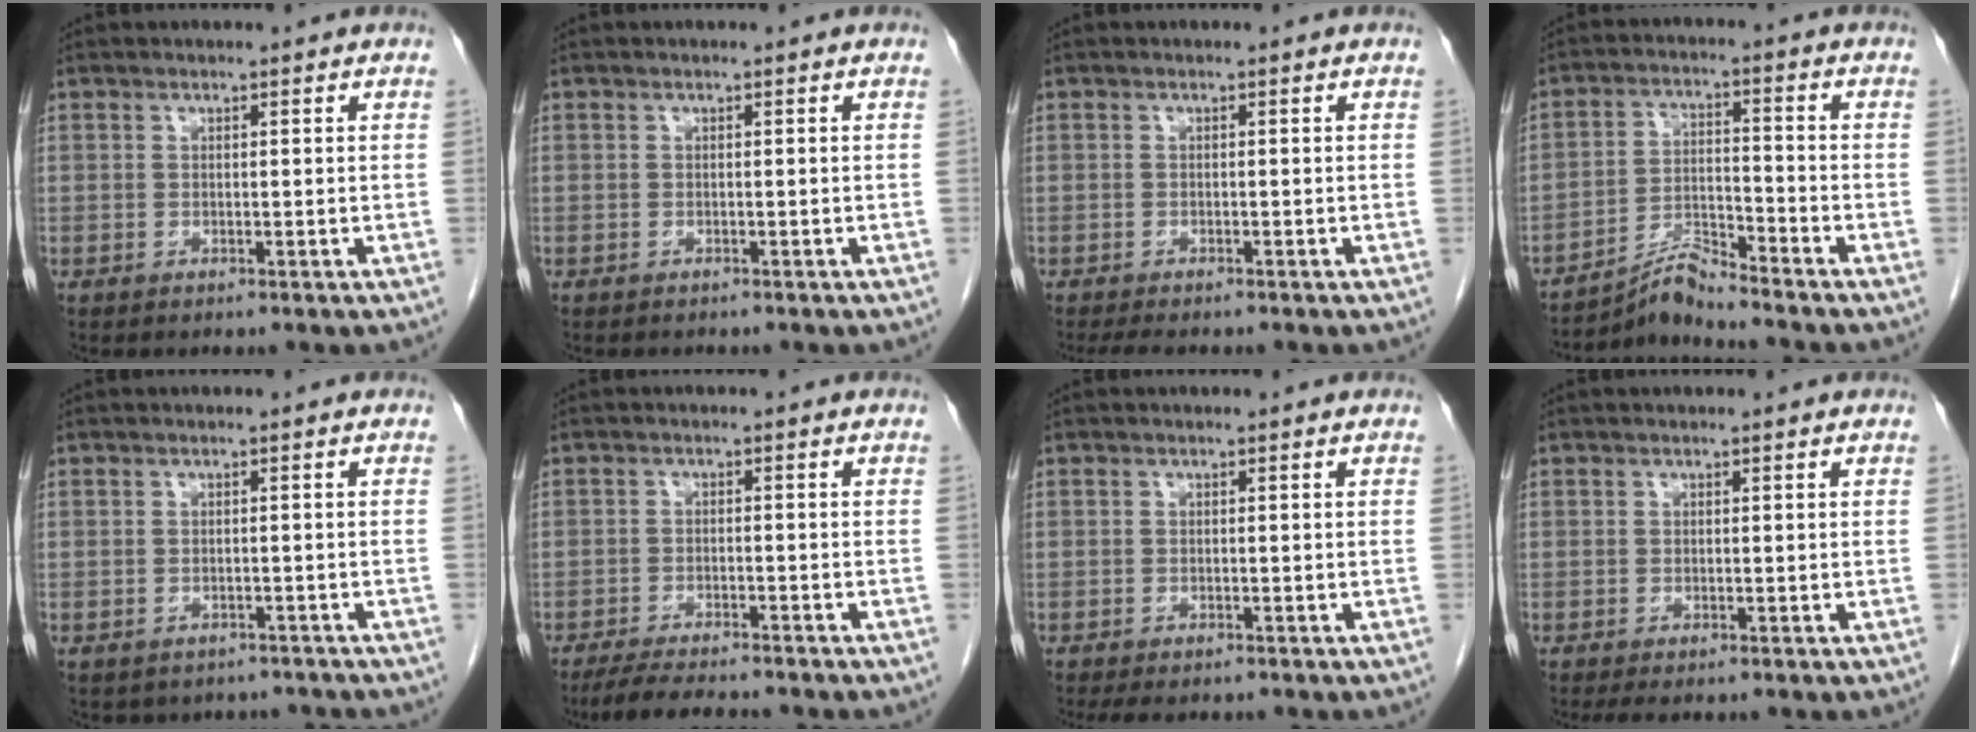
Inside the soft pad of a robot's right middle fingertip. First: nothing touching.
{"total": 0.6, "force": [-0.5, 0.2, 0.1], "torque": [-0.009, -0.001, -0.008]}
{"total": 3.4, "force": [-2.8, 0.8, 1.7], "torque": [-0.026, -0.008, -0.039]}
{"total": 5.3, "force": [-5.2, -0.9, 0.8], "torque": [-0.018, -0.004, -0.094]}
{"total": 5.6, "force": [-4.8, 2.7, 0.4], "torque": [-0.001, 0.009, -0.051]}
{"total": 8.4, "force": [-7.4, 1.0, 3.8], "torque": [-0.058, -0.018, -0.115]}
{"total": 4.4, "force": [-3.6, 1.5, 2.0], "torque": [-0.024, -0.007, -0.051]}
{"total": 1.9, "force": [-1.4, 0.5, 1.1], "torque": [-0.015, -0.005, -0.018]}